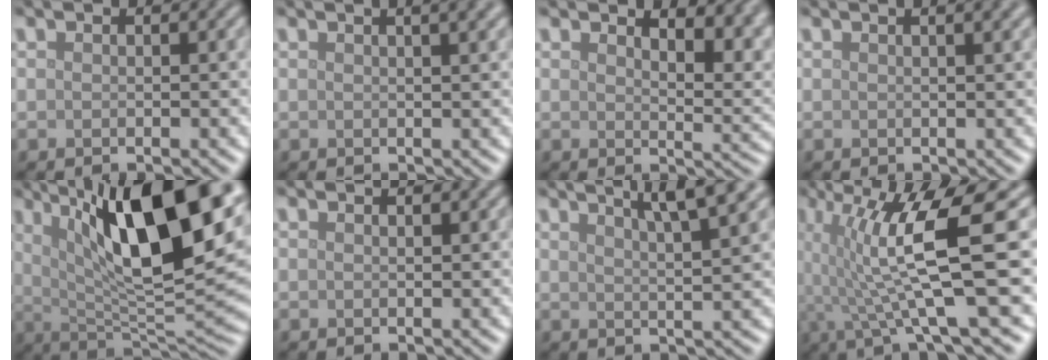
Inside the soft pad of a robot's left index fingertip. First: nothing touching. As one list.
[{"total": 5.0, "force": [2.7, 2.2, 3.7], "torque": [-0.013, 0.033, 0.001]}, {"total": 6.2, "force": [4.4, 2.4, 3.7], "torque": [-0.035, 0.003, 0.061]}, {"total": 3.4, "force": [1.7, 1.3, 2.6], "torque": [-0.013, 0.012, 0.006]}, {"total": 16.6, "force": [6.0, 5.3, 14.5], "torque": [-0.221, 0.005, 0.097]}, {"total": 0.5, "force": [0.4, 0.2, 0.3], "torque": [-0.001, 0.000, 0.004]}, {"total": 7.2, "force": [4.5, 1.5, 5.4], "torque": [-0.051, 0.028, 0.045]}, {"total": 8.8, "force": [0.7, 1.4, 8.7], "torque": [-0.143, 0.000, 0.010]}]